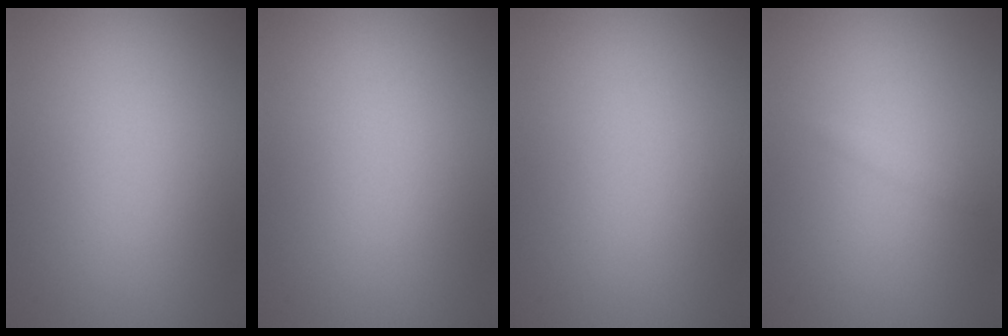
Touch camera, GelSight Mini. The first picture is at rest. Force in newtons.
{"total": 0.0}
{"total": 0.0}
{"total": 0.5, "press": 0.5, "slide": 0.1}